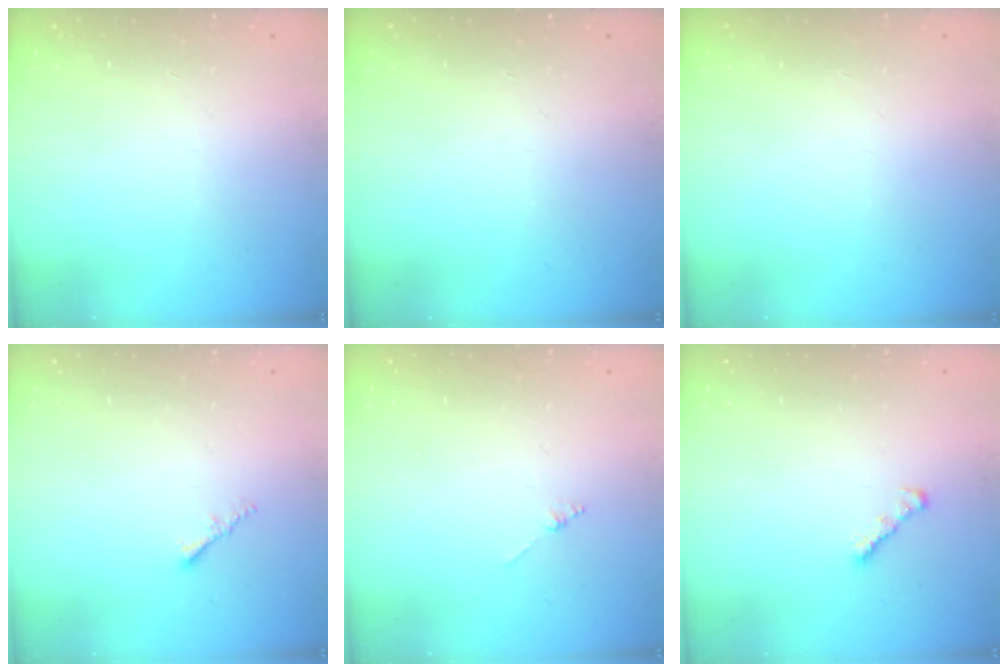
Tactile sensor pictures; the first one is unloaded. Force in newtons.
{"total": 0.0}
{"total": 0.0}
{"total": 1.0, "press": 1.0, "slide": 0.4}
{"total": 0.8, "press": 0.8, "slide": 0.2}
{"total": 2.5, "press": 2.4, "slide": 0.6}